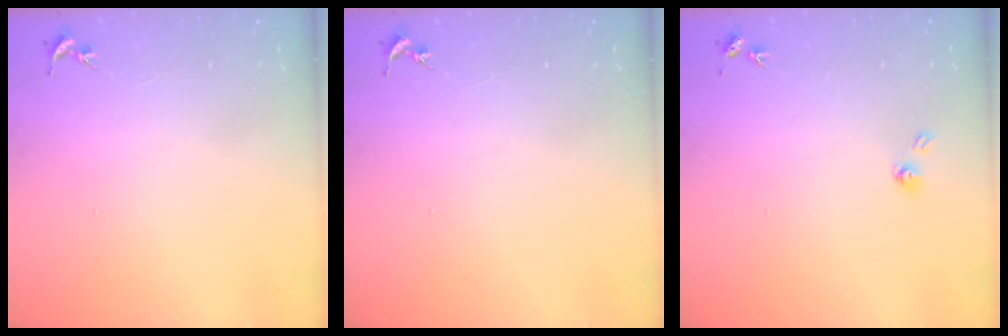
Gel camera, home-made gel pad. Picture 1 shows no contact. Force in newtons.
{"total": 0.0}
{"total": 4.9, "press": 4.9, "slide": 0.5}